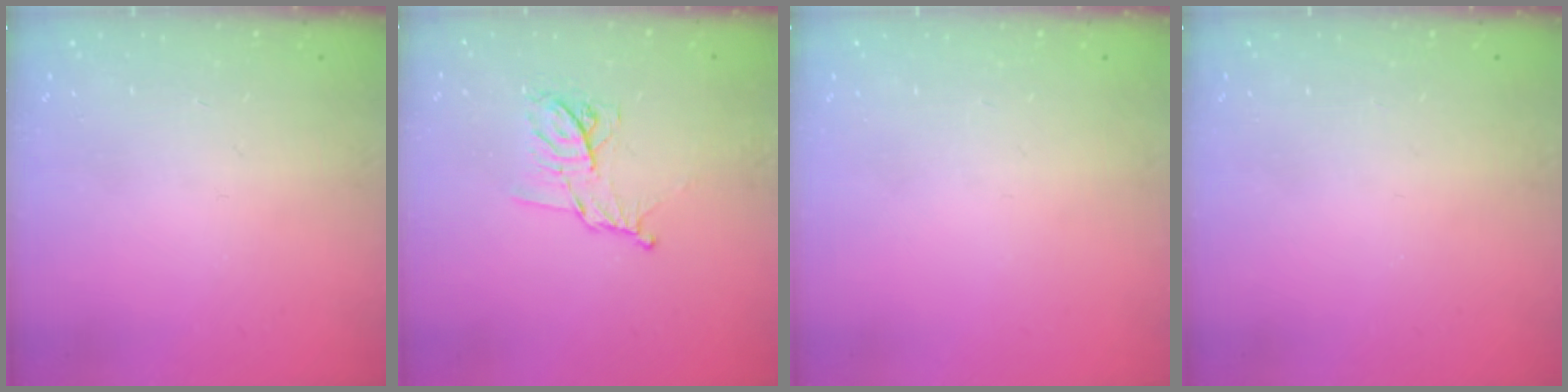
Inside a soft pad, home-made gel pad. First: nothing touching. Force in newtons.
{"total": 10.3, "press": 10.3, "slide": 0.3}
{"total": 0.0}
{"total": 0.0}